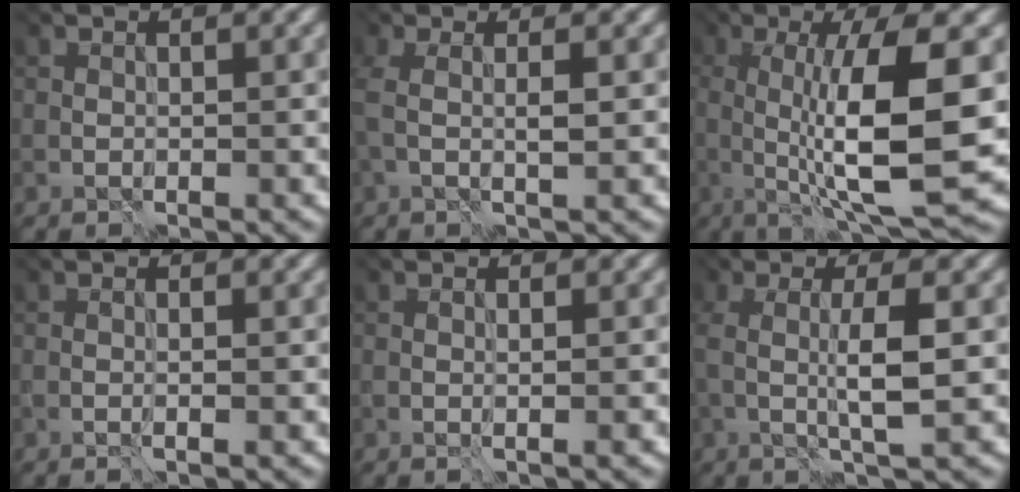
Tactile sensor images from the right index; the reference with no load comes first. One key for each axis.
{"total": 1.8, "fx": -0.1, "fy": -0.1, "fz": 1.8, "tx": -0.043, "ty": 0.000, "tz": -0.004}
{"total": 9.5, "fx": -0.6, "fy": 1.8, "fz": 9.3, "tx": -0.144, "ty": -0.017, "tz": -0.004}
{"total": 0.7, "fx": -0.4, "fy": -0.5, "fz": 0.4, "tx": -0.007, "ty": -0.005, "tz": -0.006}
{"total": 0.6, "fx": -0.1, "fy": -0.6, "fz": 0.1, "tx": -0.001, "ty": -0.003, "tz": -0.001}
{"total": 3.3, "fx": -0.4, "fy": -0.1, "fz": 3.2, "tx": -0.069, "ty": -0.005, "tz": -0.007}